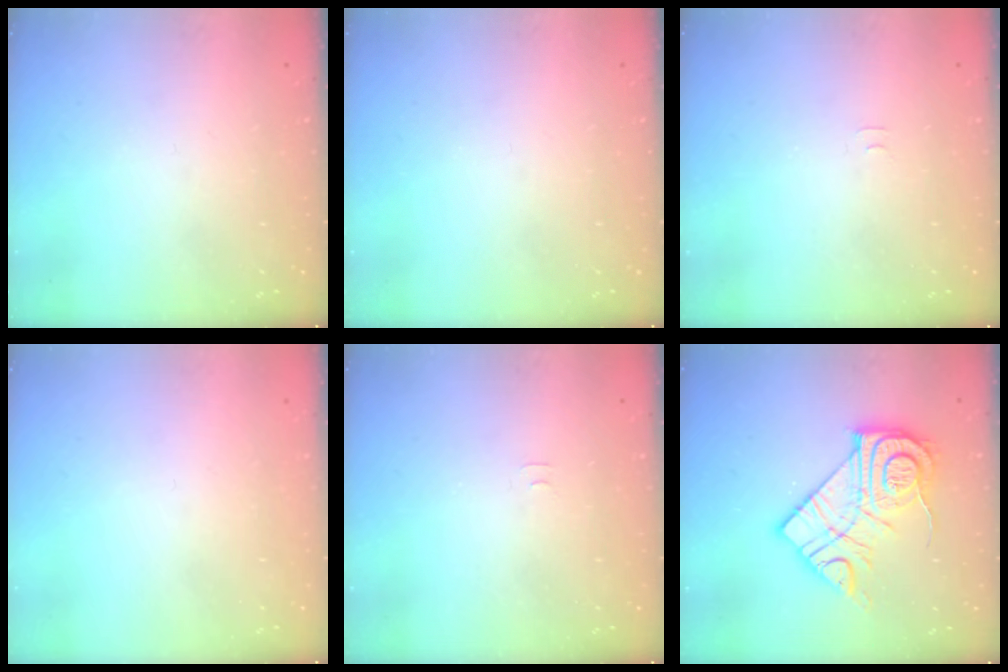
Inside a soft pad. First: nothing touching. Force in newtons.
{"total": 0.0}
{"total": 3.9, "press": 3.9, "slide": 0.5}
{"total": 1.8, "press": 1.8, "slide": 0.1}
{"total": 3.9, "press": 3.9, "slide": 0.5}
{"total": 17.7, "press": 17.6, "slide": 1.4}